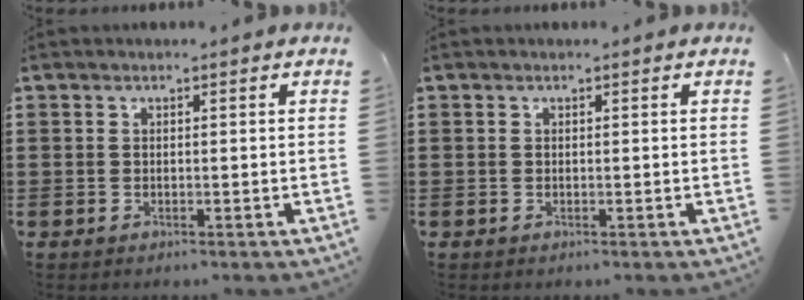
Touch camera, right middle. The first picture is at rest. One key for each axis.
{"total": 0.0}